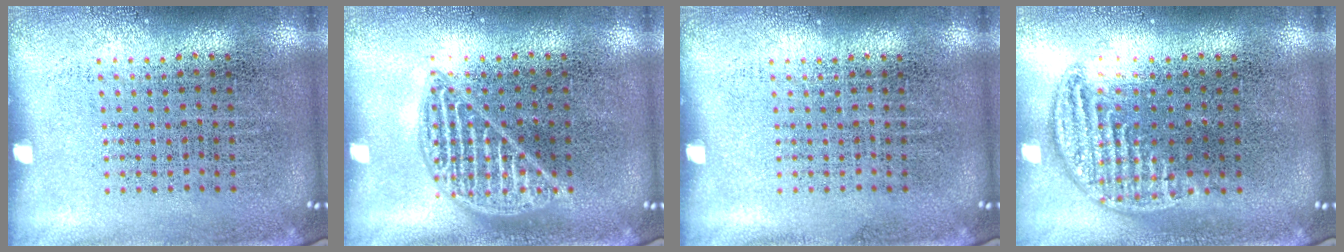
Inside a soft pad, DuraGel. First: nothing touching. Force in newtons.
{"total": 2.0, "press": 2.0, "slide": 0.2}
{"total": 0.0}
{"total": 0.8, "press": 0.8, "slide": 0.1}